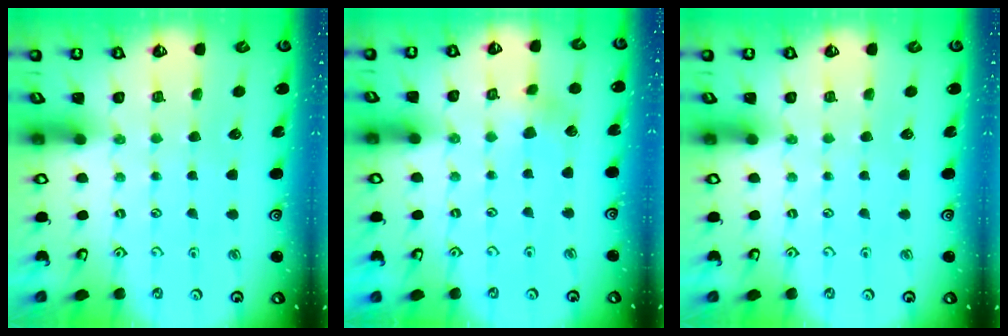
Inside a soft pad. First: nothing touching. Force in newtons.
{"total": 2.9, "press": 2.9, "slide": 0.3}
{"total": 0.0}